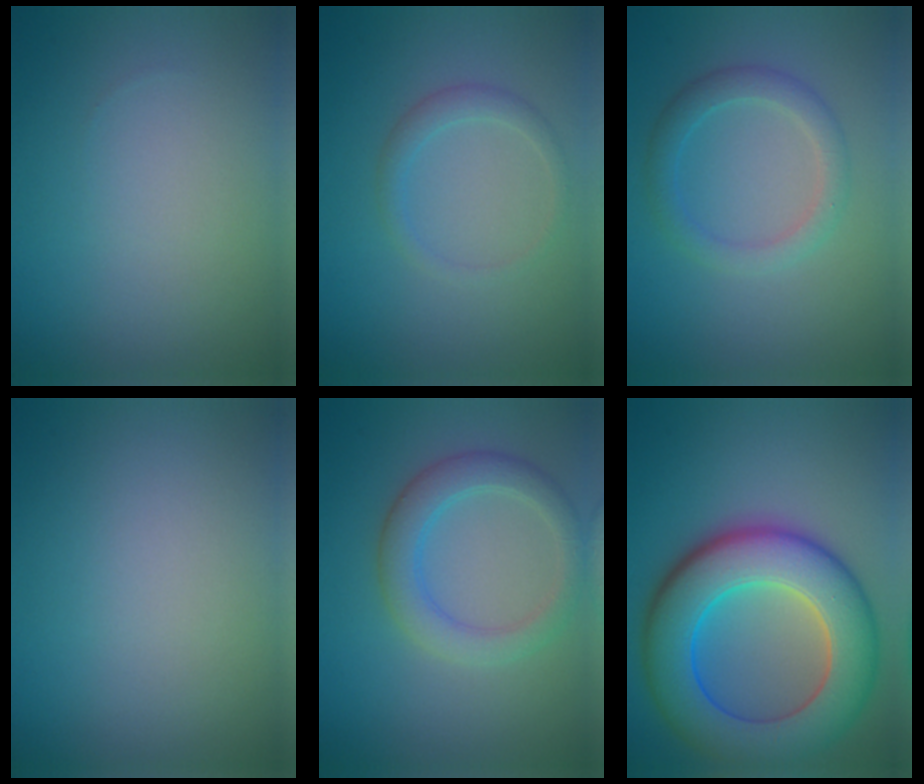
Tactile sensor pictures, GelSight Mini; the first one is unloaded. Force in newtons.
{"total": 1.6, "press": 1.6, "slide": 0.0}
{"total": 2.6, "press": 2.6, "slide": 0.1}
{"total": 0.0}
{"total": 3.6, "press": 3.6, "slide": 0.1}
{"total": 11.3, "press": 11.3, "slide": 0.3}